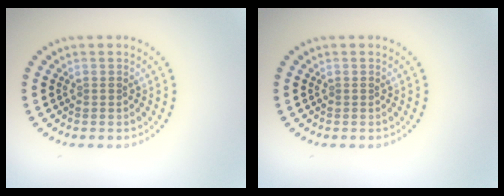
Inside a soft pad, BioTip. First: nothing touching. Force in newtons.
{"total": 0.0}